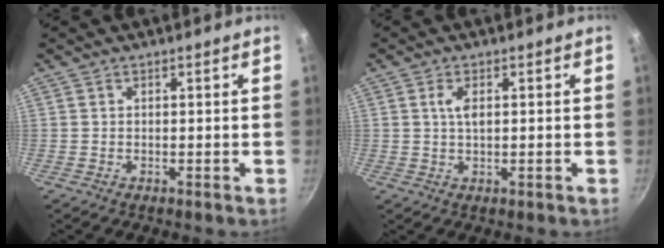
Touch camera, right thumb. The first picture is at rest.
{"total": 2.8, "force": [0.5, 1.1, 2.5], "torque": [-0.052, 0.003, 0.010]}